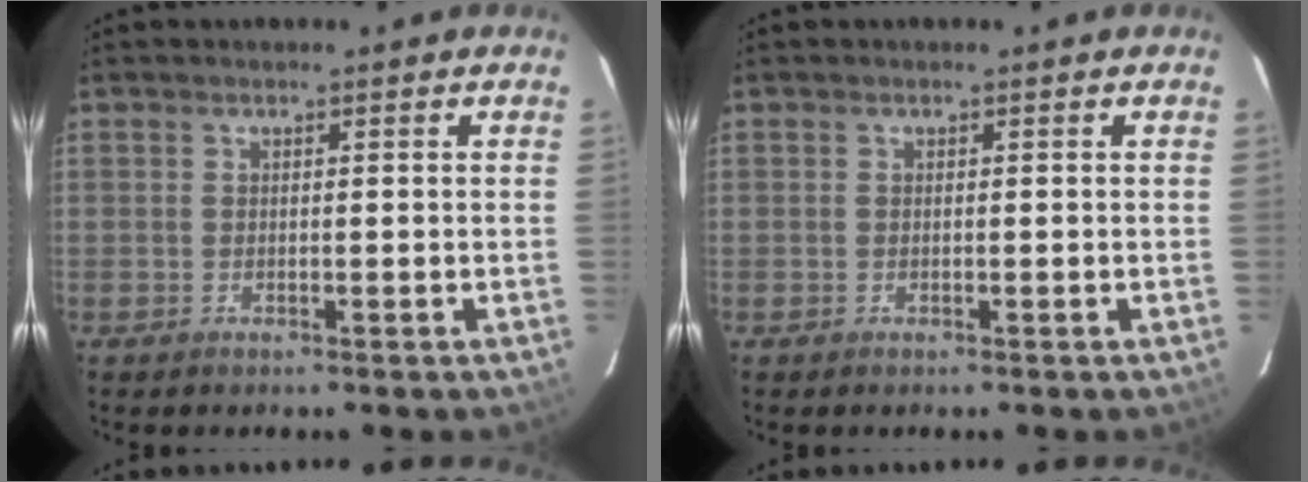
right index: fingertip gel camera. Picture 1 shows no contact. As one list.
[{"total": 0.0}]